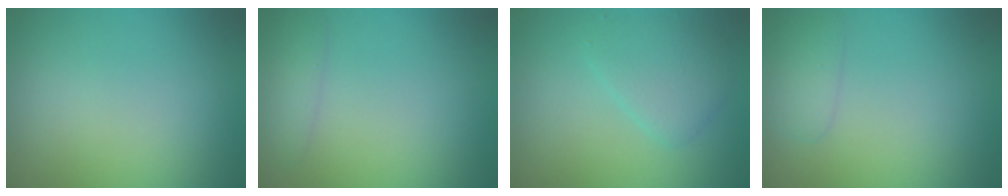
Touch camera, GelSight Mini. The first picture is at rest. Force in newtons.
{"total": 1.5, "press": 1.5, "slide": 0.1}
{"total": 2.6, "press": 2.6, "slide": 0.1}
{"total": 1.5, "press": 1.5, "slide": 0.1}